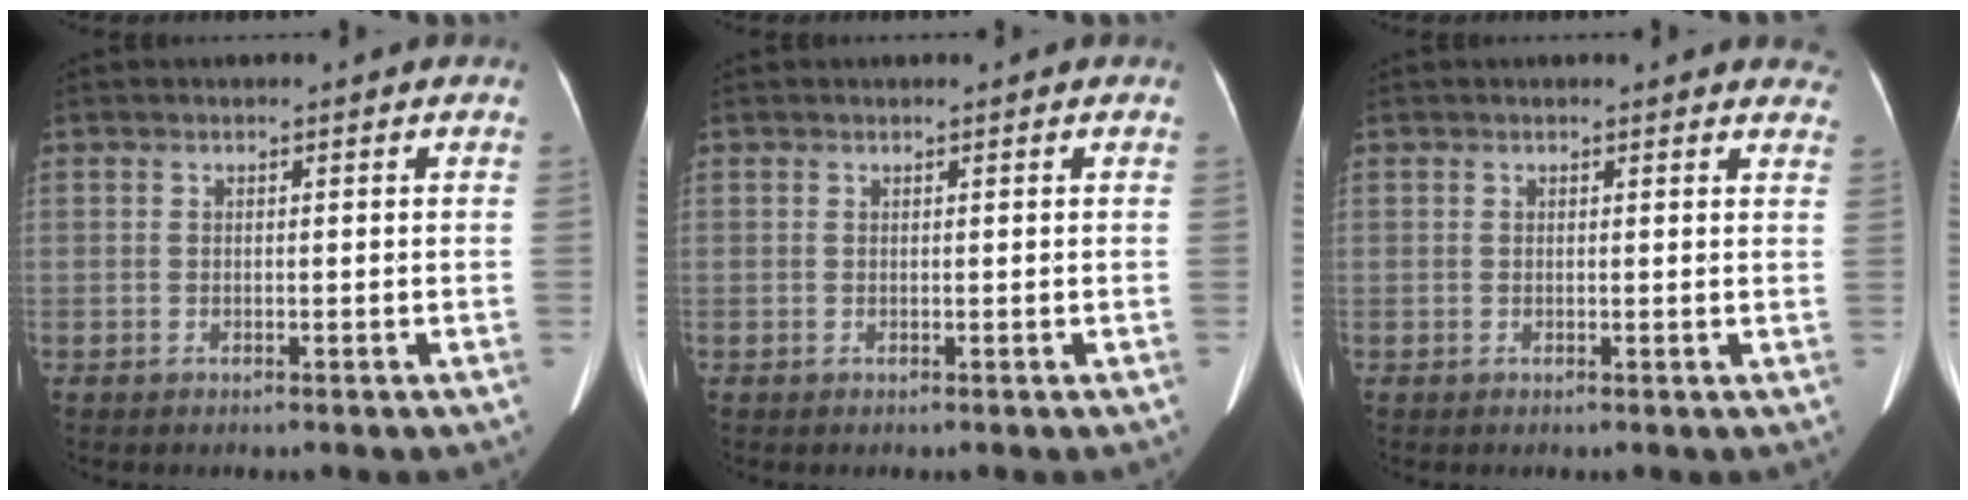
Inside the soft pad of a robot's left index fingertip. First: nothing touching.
{"total": 0.0}
{"total": 6.1, "force": [5.8, 1.7, 0.8], "torque": [0.020, -0.008, 0.031]}